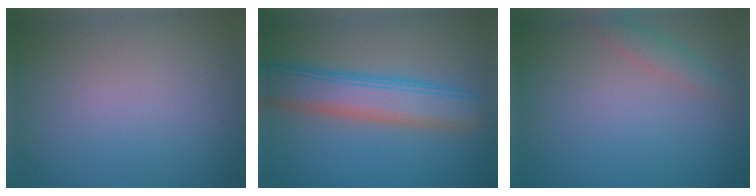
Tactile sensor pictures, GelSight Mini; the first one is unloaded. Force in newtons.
{"total": 6.9, "press": 6.9, "slide": 0.2}
{"total": 1.8, "press": 1.8, "slide": 0.1}